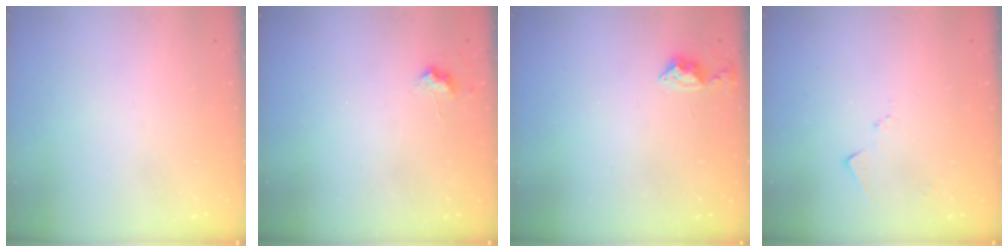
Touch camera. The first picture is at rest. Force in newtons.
{"total": 7.3, "press": 7.2, "slide": 0.7}
{"total": 5.3, "press": 5.2, "slide": 0.7}
{"total": 6.6, "press": 6.6, "slide": 0.7}